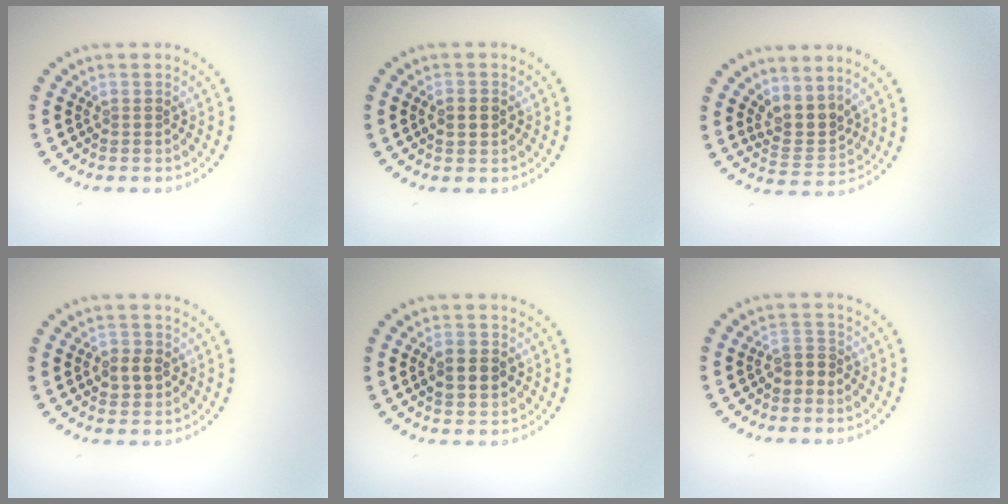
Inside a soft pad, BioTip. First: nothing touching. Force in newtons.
{"total": 2.2, "press": 2.2, "slide": 0.1}
{"total": 2.8, "press": 2.1, "slide": 1.9}
{"total": 2.2, "press": 2.1, "slide": 0.4}
{"total": 3.1, "press": 3.1, "slide": 0.1}
{"total": 1.7, "press": 1.4, "slide": 0.9}